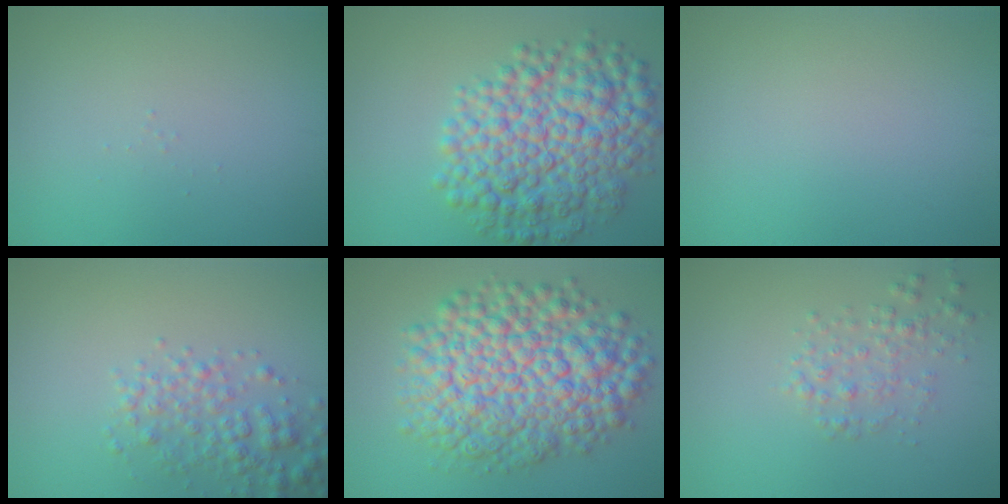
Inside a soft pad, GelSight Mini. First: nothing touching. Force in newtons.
{"total": 9.8, "press": 9.8, "slide": 0.1}
{"total": 0.0}
{"total": 3.3, "press": 3.3, "slide": 0.1}
{"total": 11.6, "press": 11.6, "slide": 0.3}
{"total": 2.1, "press": 2.1, "slide": 0.1}